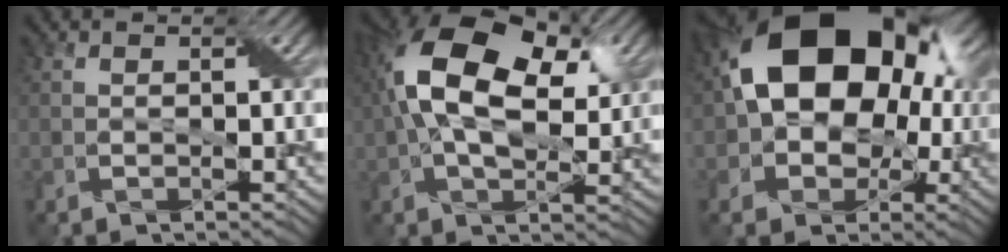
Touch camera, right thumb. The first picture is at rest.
{"total": 14.4, "force": [3.9, 8.1, 11.3], "torque": [-0.215, 0.025, 0.051]}
{"total": 18.4, "force": [2.1, 13.3, 12.5], "torque": [-0.161, 0.009, 0.026]}